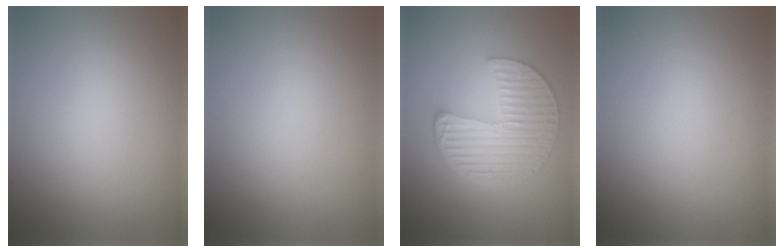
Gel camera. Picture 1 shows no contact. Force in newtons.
{"total": 0.0}
{"total": 6.7, "press": 4.8, "slide": 4.6}
{"total": 0.0}